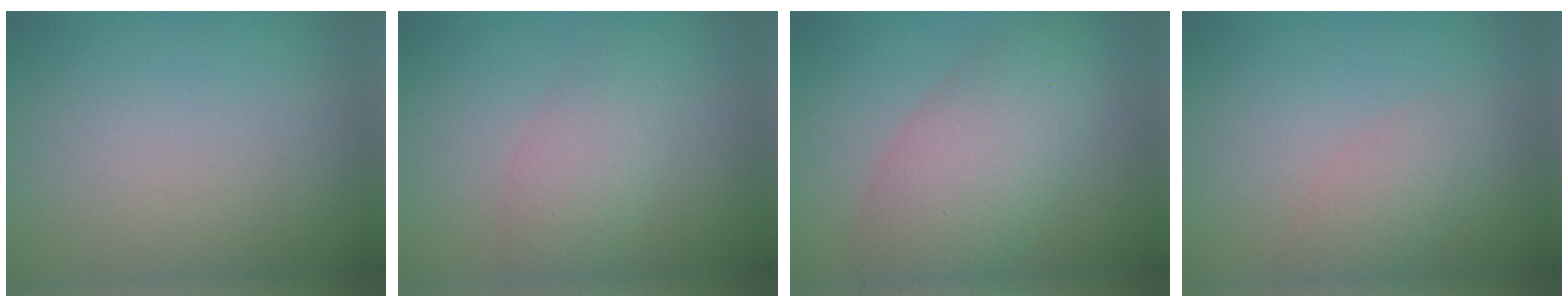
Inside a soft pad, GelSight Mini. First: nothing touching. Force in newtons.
{"total": 3.1, "press": 3.1, "slide": 0.0}
{"total": 6.5, "press": 6.5, "slide": 0.3}
{"total": 2.4, "press": 2.4, "slide": 0.2}